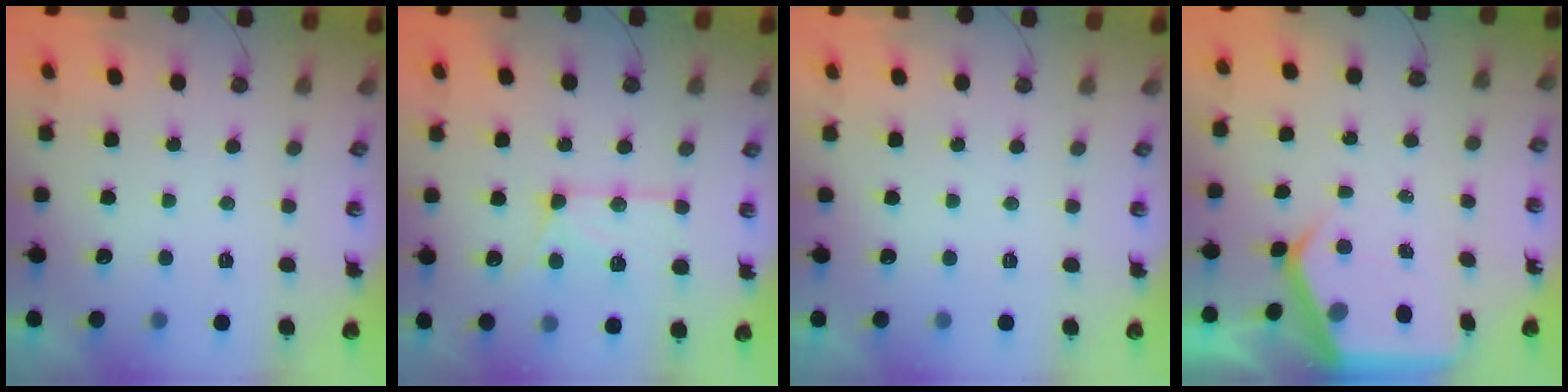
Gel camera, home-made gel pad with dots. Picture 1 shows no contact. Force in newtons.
{"total": 12.6, "press": 12.6, "slide": 0.8}
{"total": 0.0}
{"total": 6.2, "press": 6.2, "slide": 0.7}